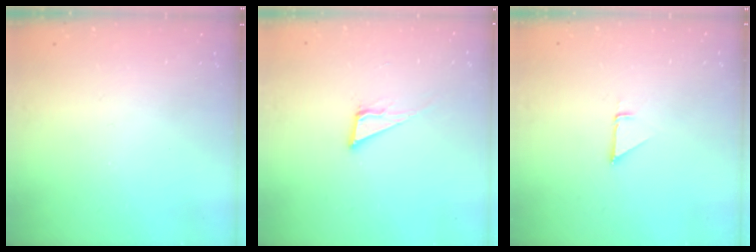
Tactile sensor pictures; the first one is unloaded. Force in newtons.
{"total": 7.4, "press": 6.9, "slide": 2.6}
{"total": 1.5, "press": 1.5, "slide": 0.0}